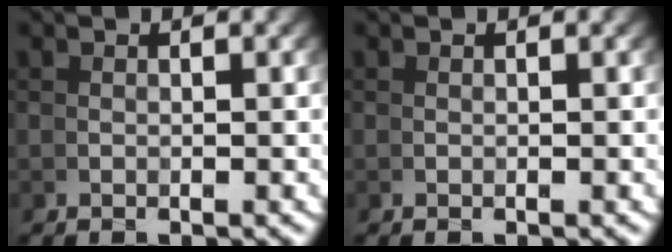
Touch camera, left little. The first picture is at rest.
{"total": 0.0}